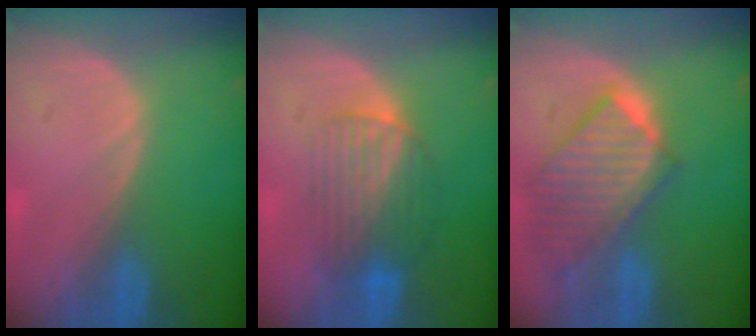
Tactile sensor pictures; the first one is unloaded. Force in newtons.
{"total": 6.5, "press": 6.4, "slide": 1.0}
{"total": 9.8, "press": 8.6, "slide": 4.6}